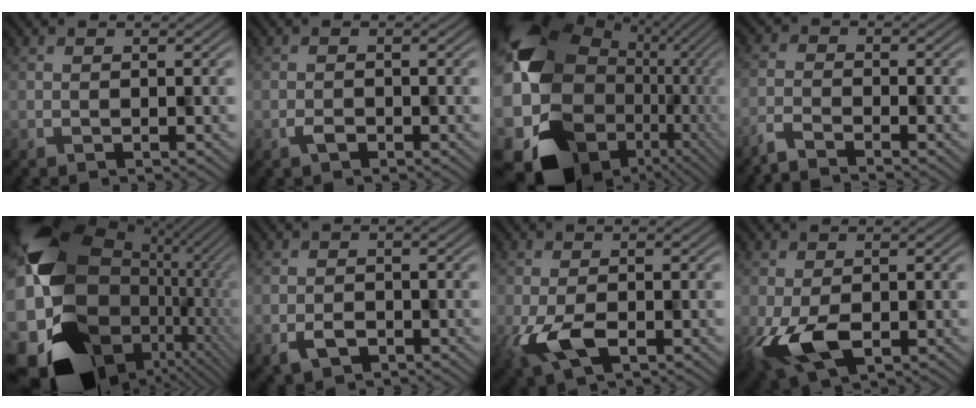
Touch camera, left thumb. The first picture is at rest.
{"total": 1.1, "force": [-0.7, 0.7, 0.4], "torque": [-0.008, -0.002, -0.014]}
{"total": 19.0, "force": [0.7, 14.6, 12.2], "torque": [-0.260, -0.032, 0.056]}
{"total": 2.8, "force": [-2.8, 0.3, 0.3], "torque": [-0.008, -0.005, -0.060]}
{"total": 20.8, "force": [0.5, 15.3, 14.0], "torque": [-0.284, -0.036, 0.046]}
{"total": 2.7, "force": [-1.3, 1.9, 1.5], "torque": [-0.032, -0.007, -0.022]}
{"total": 6.1, "force": [-2.4, 2.8, 4.9], "torque": [-0.103, -0.010, -0.041]}
{"total": 9.1, "force": [-3.3, 4.4, 7.2], "torque": [-0.151, -0.017, -0.050]}